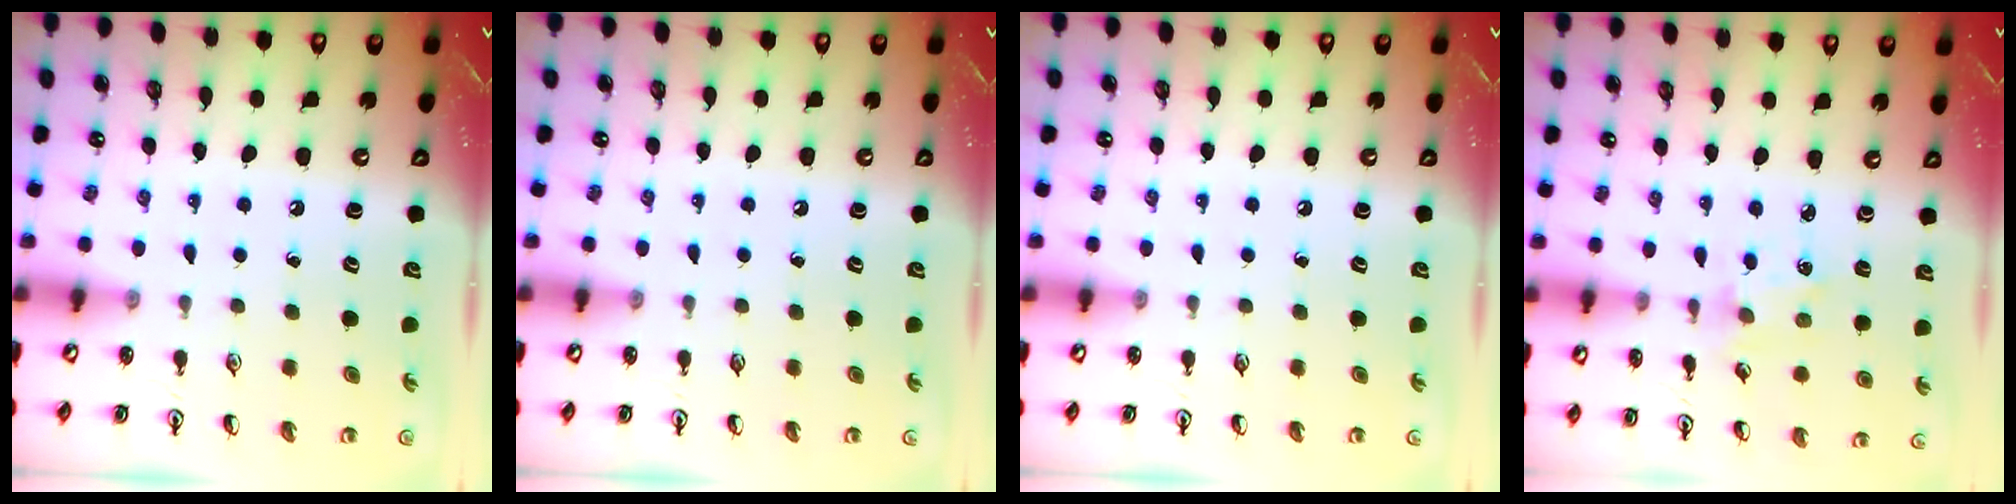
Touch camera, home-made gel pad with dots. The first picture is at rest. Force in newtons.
{"total": 0.0}
{"total": 0.0}
{"total": 1.3, "press": 1.3, "slide": 0.2}